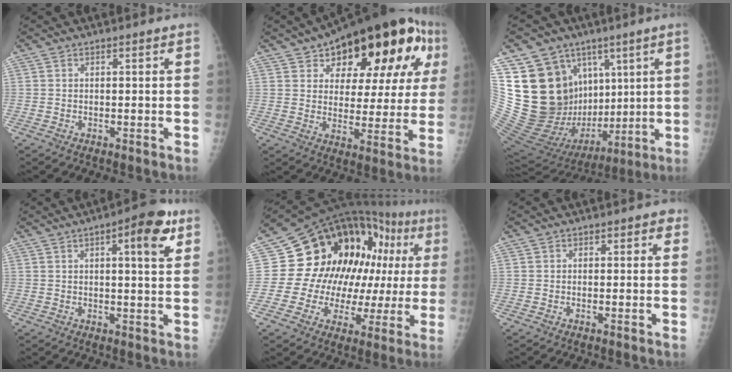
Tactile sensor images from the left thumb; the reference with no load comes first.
{"total": 24.7, "force": [11.5, 11.9, 18.4], "torque": [-0.229, 0.011, 0.165]}
{"total": 28.7, "force": [7.7, 20.5, 18.6], "torque": [-0.317, -0.004, 0.163]}
{"total": 8.9, "force": [3.8, 2.7, 7.6], "torque": [-0.088, -0.006, 0.045]}
{"total": 22.8, "force": [3.7, 13.9, 17.7], "torque": [-0.196, 0.029, 0.057]}
{"total": 1.8, "force": [0.5, 1.6, 0.7], "torque": [0.012, 0.003, 0.000]}